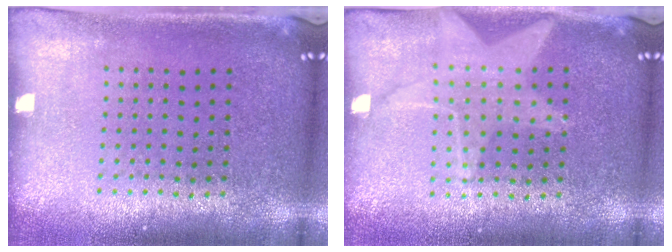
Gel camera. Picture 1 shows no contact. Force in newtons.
{"total": 1.4, "press": 1.4, "slide": 0.2}